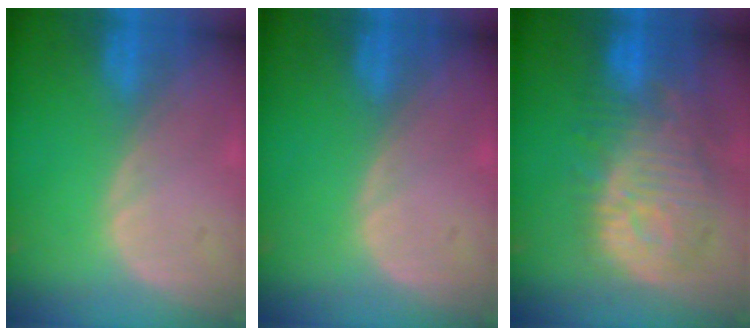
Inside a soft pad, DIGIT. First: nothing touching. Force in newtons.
{"total": 0.0}
{"total": 12.2, "press": 11.0, "slide": 5.2}